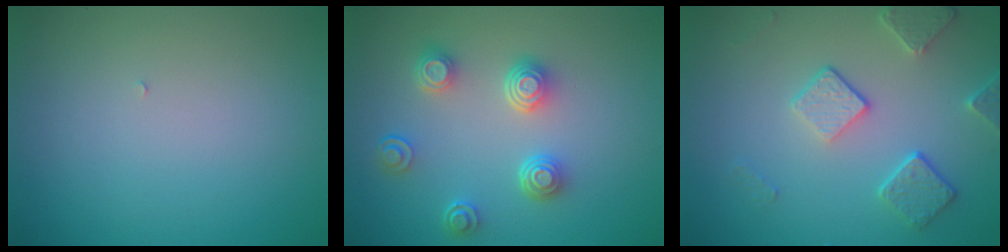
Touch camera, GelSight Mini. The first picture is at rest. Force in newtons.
{"total": 3.9, "press": 3.0, "slide": 2.5}
{"total": 3.9, "press": 3.1, "slide": 2.4}